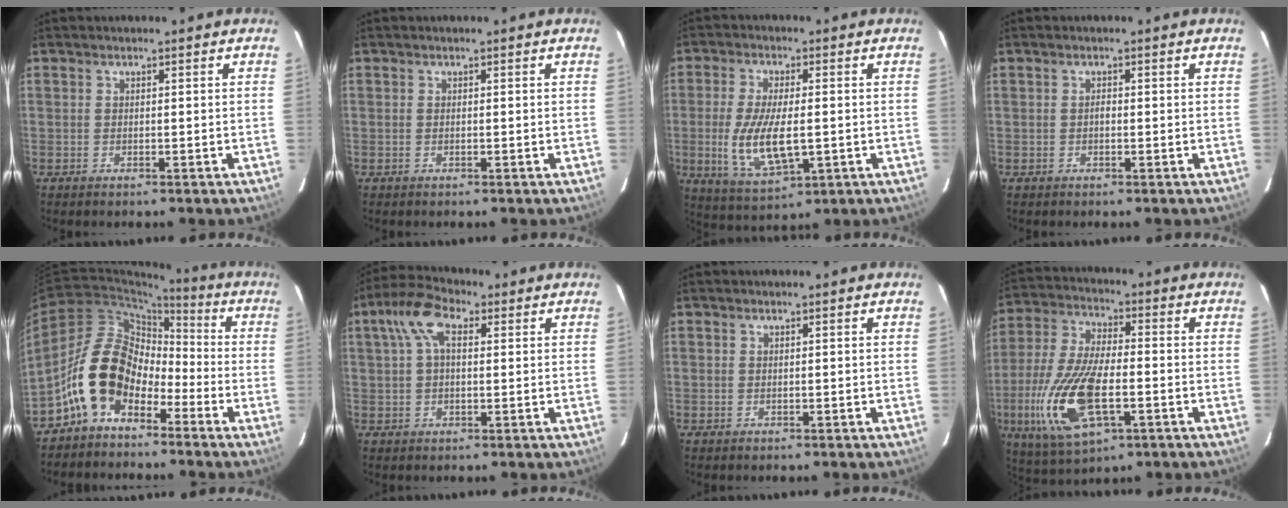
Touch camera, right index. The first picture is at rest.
{"total": 0.0}
{"total": 11.6, "force": [-1.6, 4.6, 10.5], "torque": [-0.214, -0.016, -0.023]}
{"total": 0.5, "force": [-0.1, 0.4, 0.3], "torque": [-0.006, 0.003, -0.003]}
{"total": 12.2, "force": [-6.3, 8.0, 6.7], "torque": [-0.120, 0.020, -0.118]}
{"total": 7.8, "force": [2.6, 3.9, 6.2], "torque": [-0.127, 0.027, 0.045]}
{"total": 0.0}
{"total": 18.5, "force": [-5.1, 7.9, 15.9], "torque": [-0.348, -0.019, -0.093]}